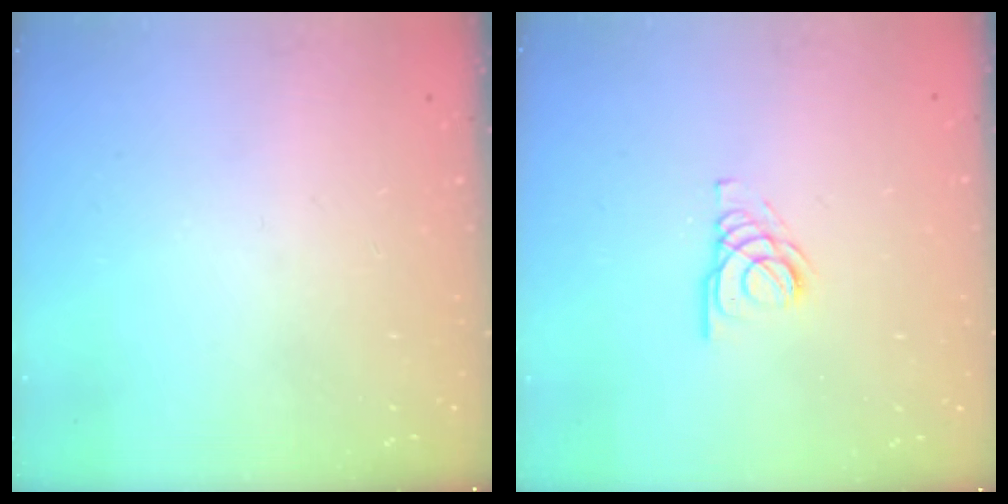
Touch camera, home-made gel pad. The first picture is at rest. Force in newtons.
{"total": 3.4, "press": 3.4, "slide": 0.4}